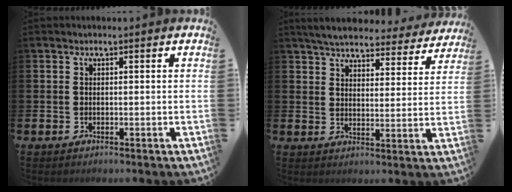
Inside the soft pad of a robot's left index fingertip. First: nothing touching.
{"total": 5.6, "force": [5.4, 0.9, 1.2], "torque": [-0.041, -0.034, 0.094]}